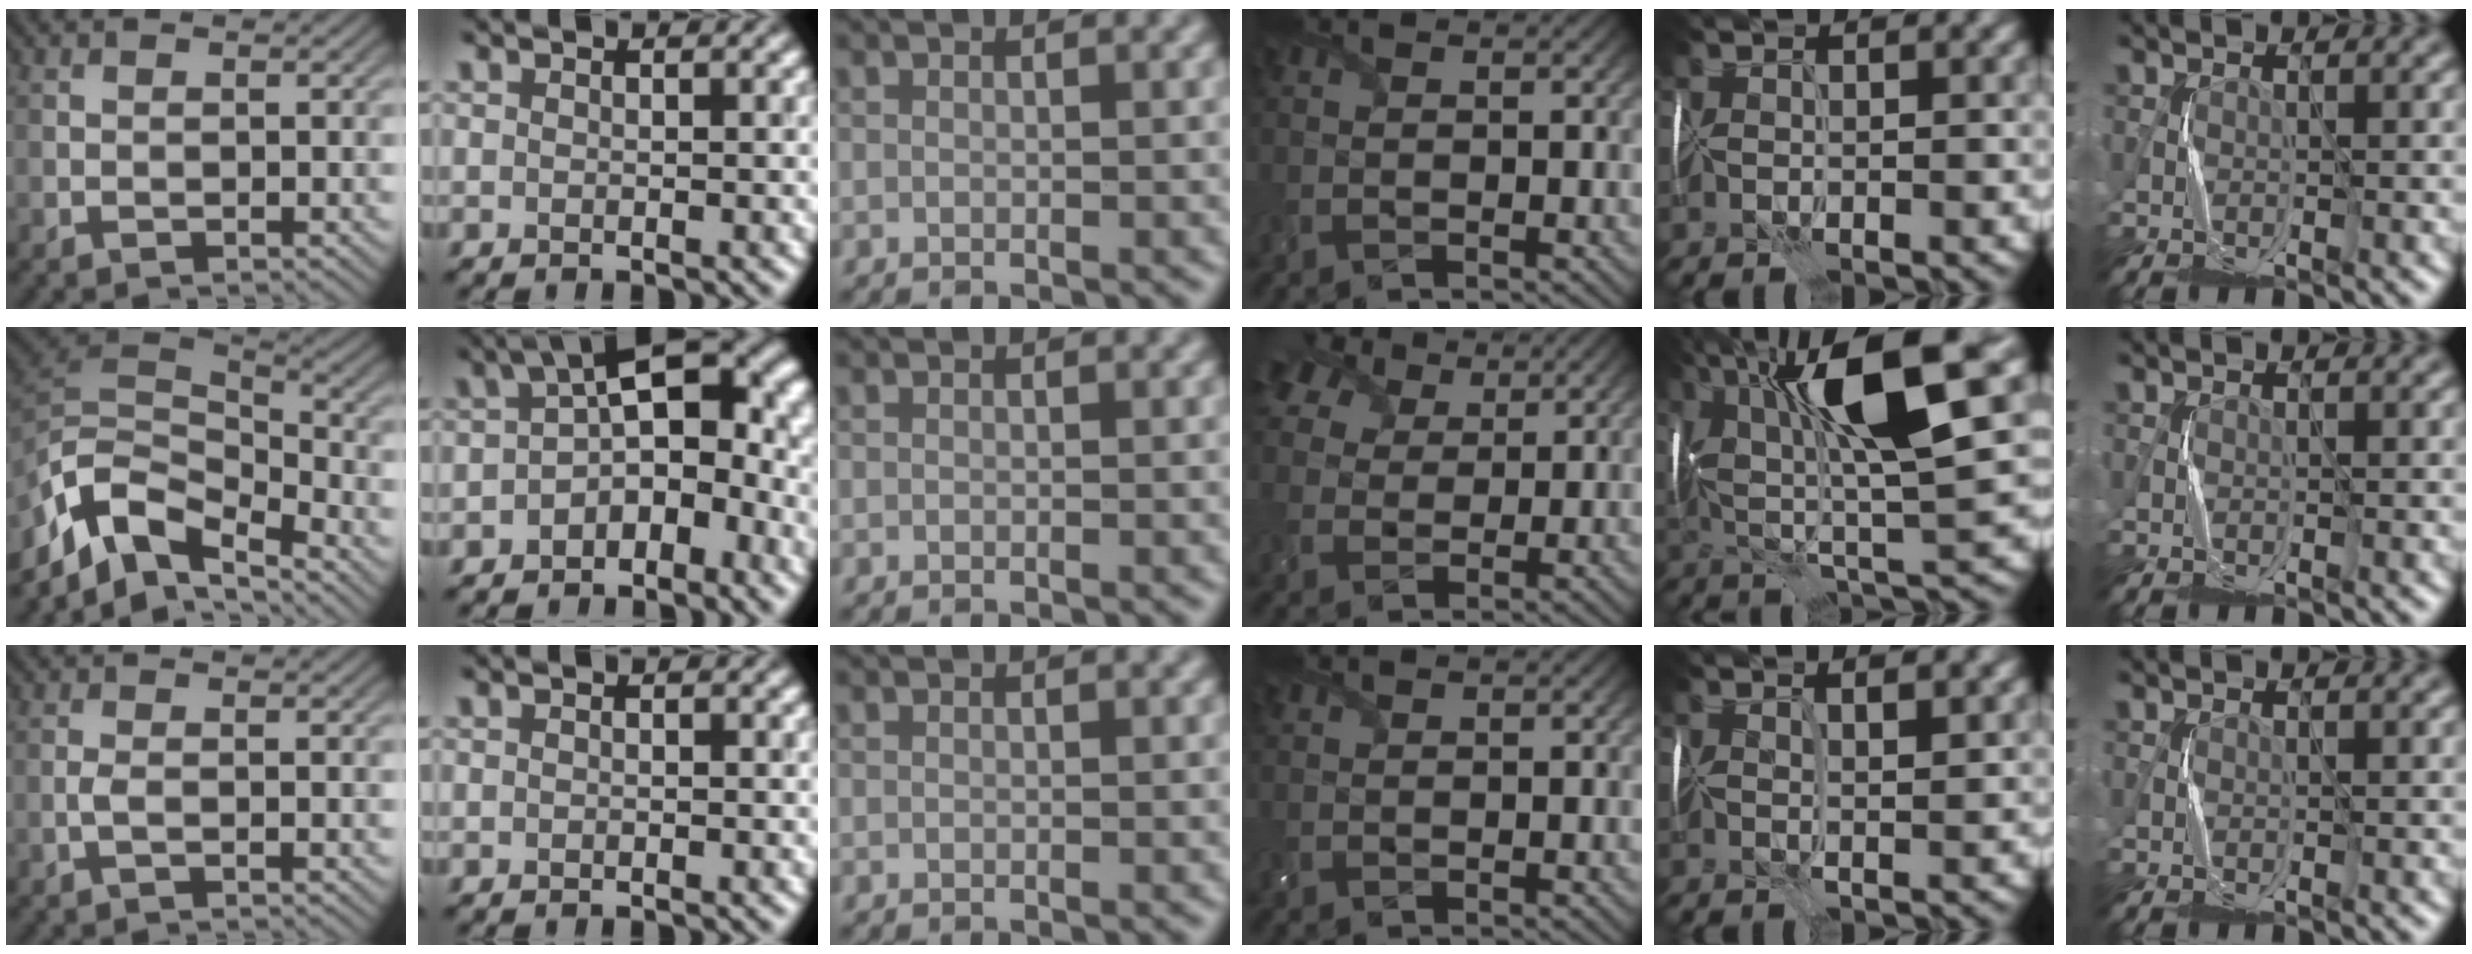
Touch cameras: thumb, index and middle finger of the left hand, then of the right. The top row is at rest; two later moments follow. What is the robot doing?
{"motion": "fold", "object": "tissue"}